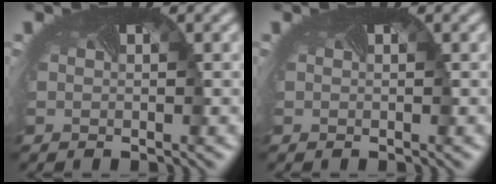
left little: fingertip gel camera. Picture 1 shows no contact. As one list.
[{"total": 0.0}]